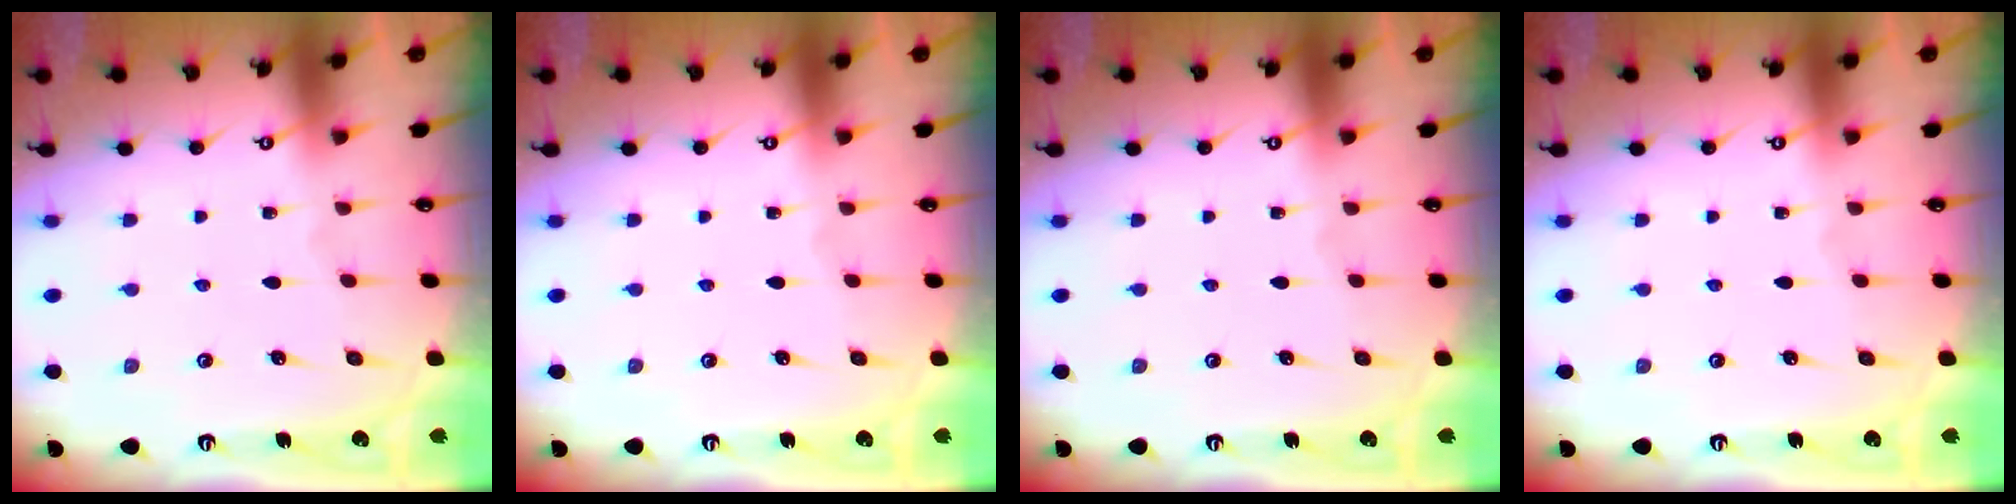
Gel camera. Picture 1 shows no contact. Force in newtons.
{"total": 0.0}
{"total": 0.0}
{"total": 0.0}